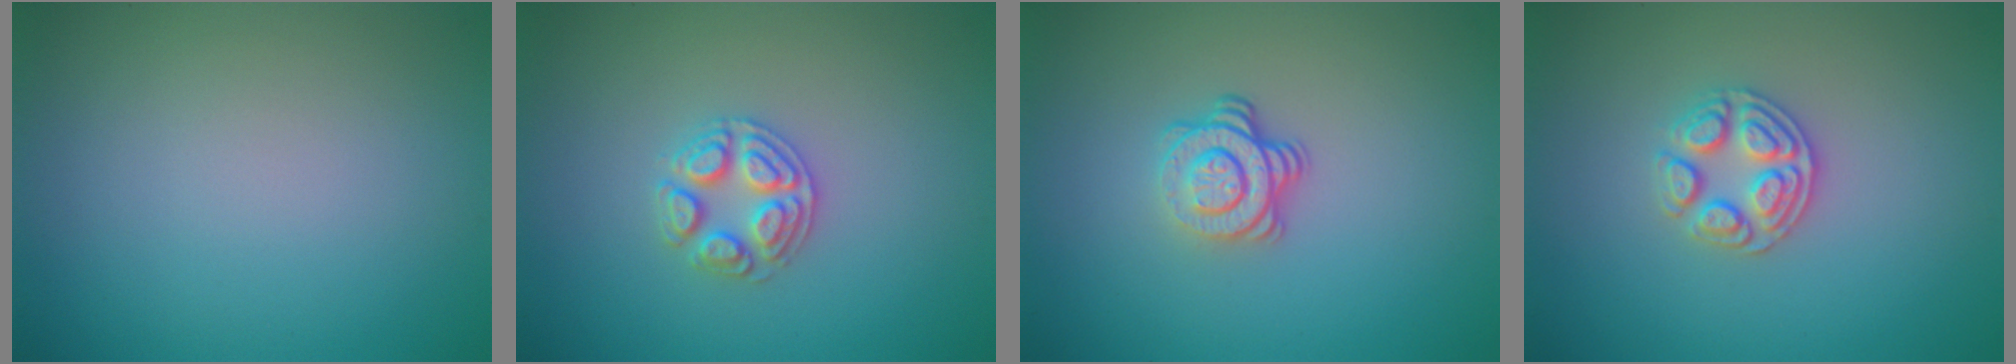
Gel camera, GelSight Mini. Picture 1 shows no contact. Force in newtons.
{"total": 2.6, "press": 2.5, "slide": 0.5}
{"total": 3.7, "press": 2.6, "slide": 2.6}
{"total": 2.9, "press": 2.7, "slide": 1.0}